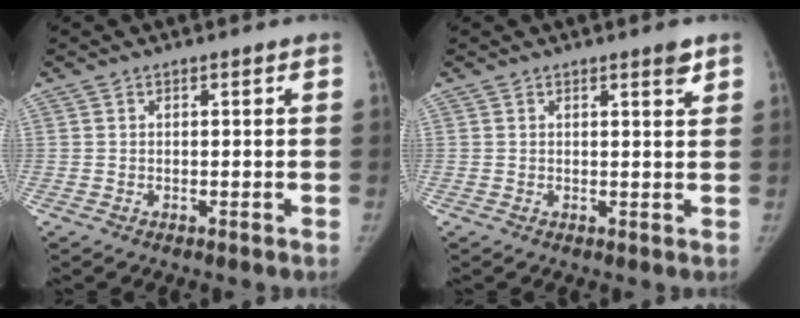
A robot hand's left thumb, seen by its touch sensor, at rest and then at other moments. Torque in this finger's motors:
{"motor_torque": [0.70, 0.57, 0.43, -0.13, 0.07]}